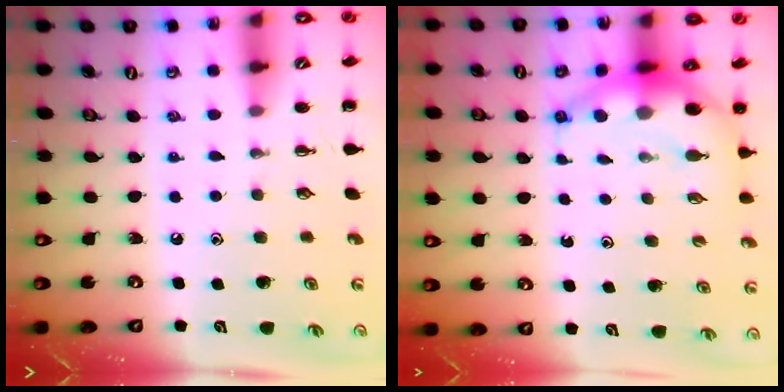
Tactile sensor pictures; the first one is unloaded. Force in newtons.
{"total": 7.0, "press": 6.9, "slide": 1.5}